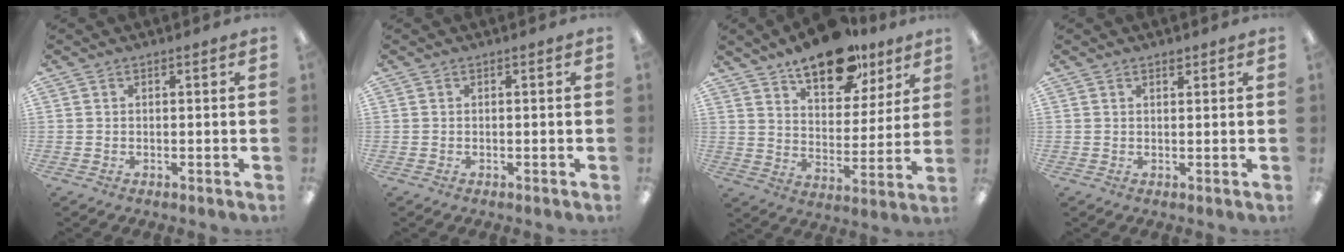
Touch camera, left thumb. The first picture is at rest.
{"total": 0.0}
{"total": 17.6, "force": [12.9, 8.0, 8.9], "torque": [-0.125, -0.073, 0.221]}
{"total": 1.4, "force": [1.2, 0.5, 0.5], "torque": [-0.004, -0.004, 0.020]}